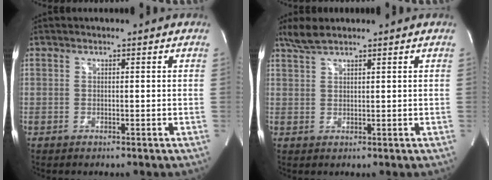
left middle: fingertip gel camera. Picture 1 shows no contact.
{"total": 3.0, "force": [2.6, 0.3, 1.5], "torque": [-0.039, 0.012, 0.058]}